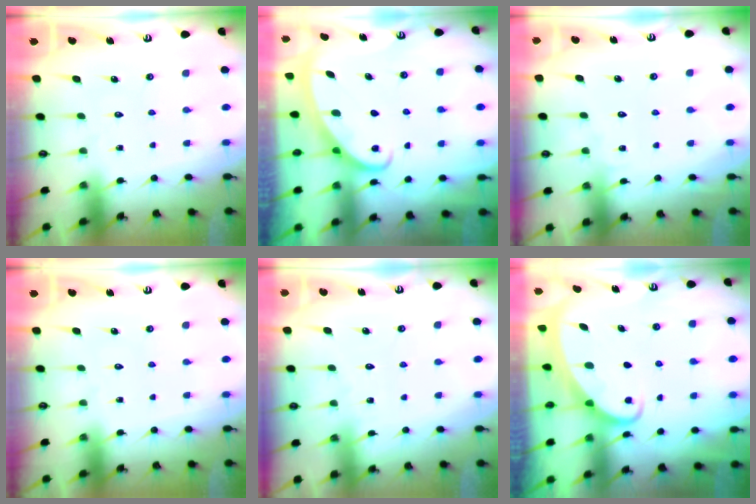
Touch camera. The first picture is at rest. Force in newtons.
{"total": 2.8, "press": 2.8, "slide": 0.3}
{"total": 1.9, "press": 1.9, "slide": 0.2}
{"total": 0.0}
{"total": 2.8, "press": 2.8, "slide": 0.3}
{"total": 2.0, "press": 2.0, "slide": 0.0}